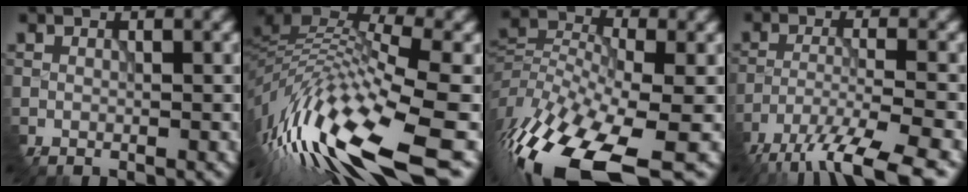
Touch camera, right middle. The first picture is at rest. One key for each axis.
{"total": 14.0, "fx": -5.5, "fy": 4.2, "fz": 12.1, "tx": -0.259, "ty": 0.021, "tz": -0.099}
{"total": 14.8, "fx": -8.9, "fy": 5.7, "fz": 10.4, "tx": -0.236, "ty": -0.011, "tz": -0.149}
{"total": 8.7, "fx": -7.0, "fy": 1.6, "fz": 4.9, "tx": -0.090, "ty": -0.017, "tz": -0.114}